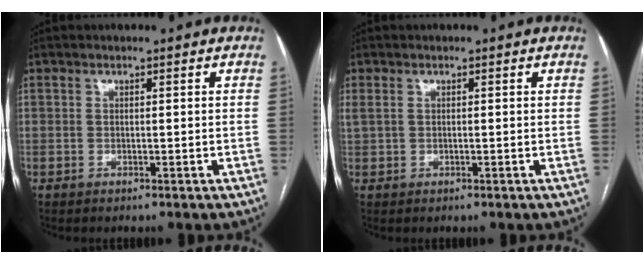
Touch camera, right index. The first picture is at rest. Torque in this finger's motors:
{"motor_torque": [0.35, 0.26, -0.02, 0.01]}